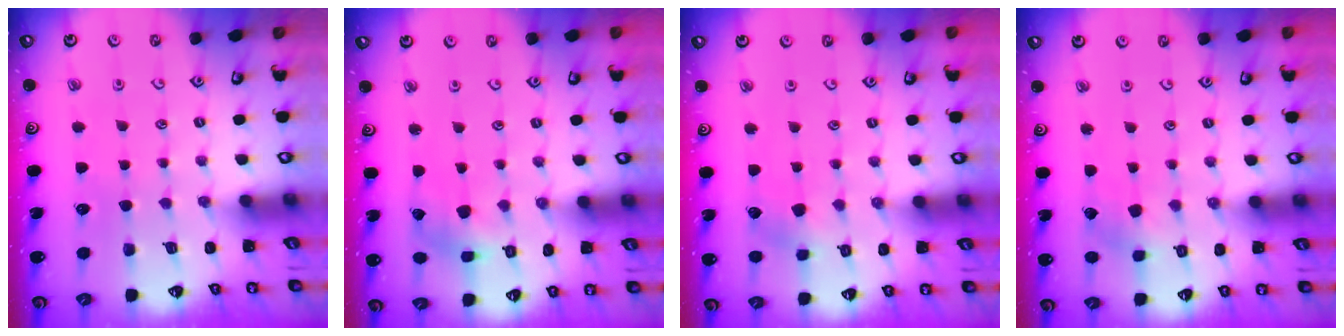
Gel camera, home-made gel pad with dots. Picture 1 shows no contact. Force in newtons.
{"total": 3.5, "press": 3.5, "slide": 0.4}
{"total": 3.1, "press": 3.0, "slide": 0.5}
{"total": 2.9, "press": 2.8, "slide": 0.8}